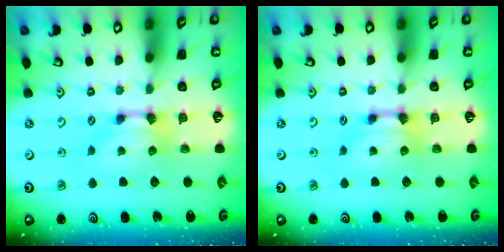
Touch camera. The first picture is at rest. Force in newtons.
{"total": 0.0}